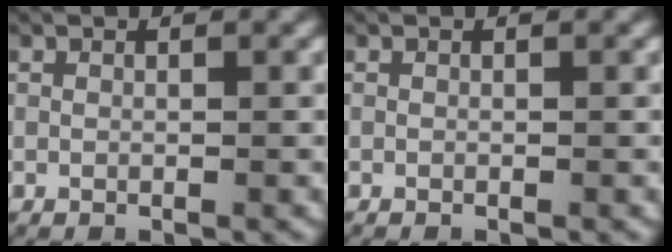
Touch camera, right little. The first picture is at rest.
{"total": 0.0}